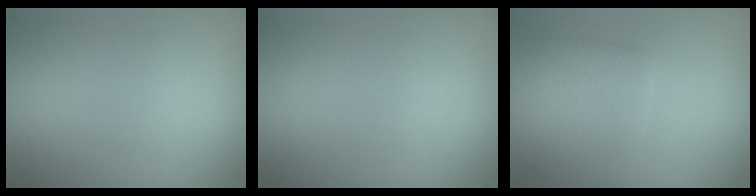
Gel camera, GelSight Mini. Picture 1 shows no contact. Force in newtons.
{"total": 0.0}
{"total": 4.8, "press": 4.8, "slide": 0.1}